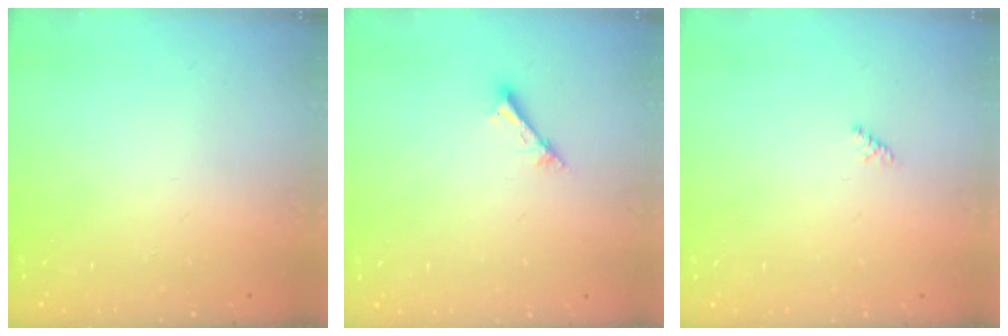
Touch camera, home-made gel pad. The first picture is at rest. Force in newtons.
{"total": 2.5, "press": 2.5, "slide": 0.1}
{"total": 1.5, "press": 1.4, "slide": 0.4}